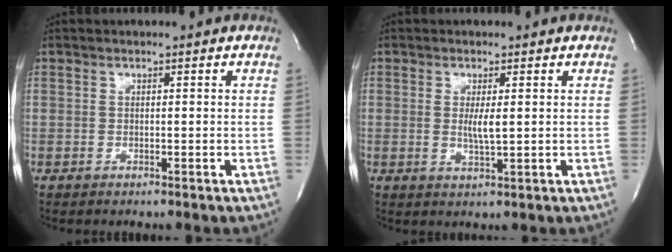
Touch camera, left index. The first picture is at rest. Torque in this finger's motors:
{"motor_torque": [0.28, -0.12, 0.04, 0.03]}